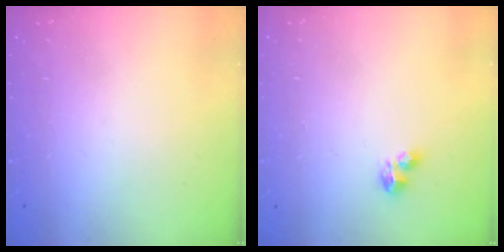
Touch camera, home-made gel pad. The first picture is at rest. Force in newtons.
{"total": 4.6, "press": 4.6, "slide": 0.6}